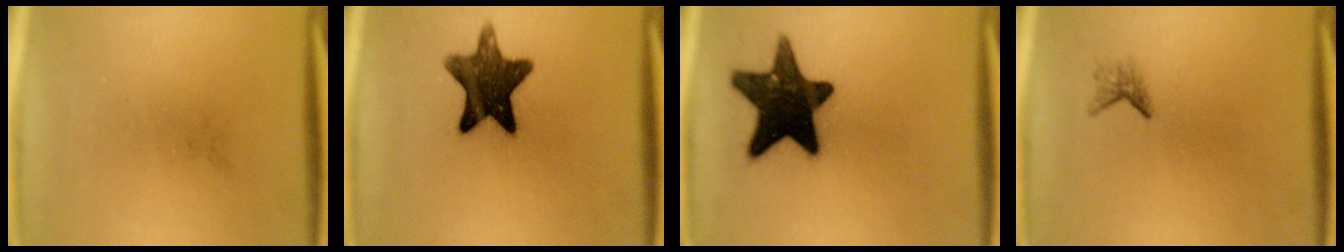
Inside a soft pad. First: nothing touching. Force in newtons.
{"total": 12.4}
{"total": 16.9}
{"total": 1.2}